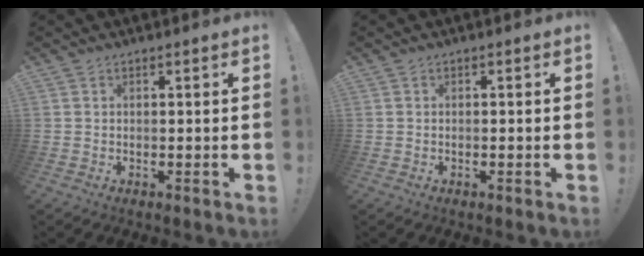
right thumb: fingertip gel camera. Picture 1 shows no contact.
{"total": 0.6, "force": [-0.5, 0.0, 0.3], "torque": [-0.007, 0.002, -0.009]}